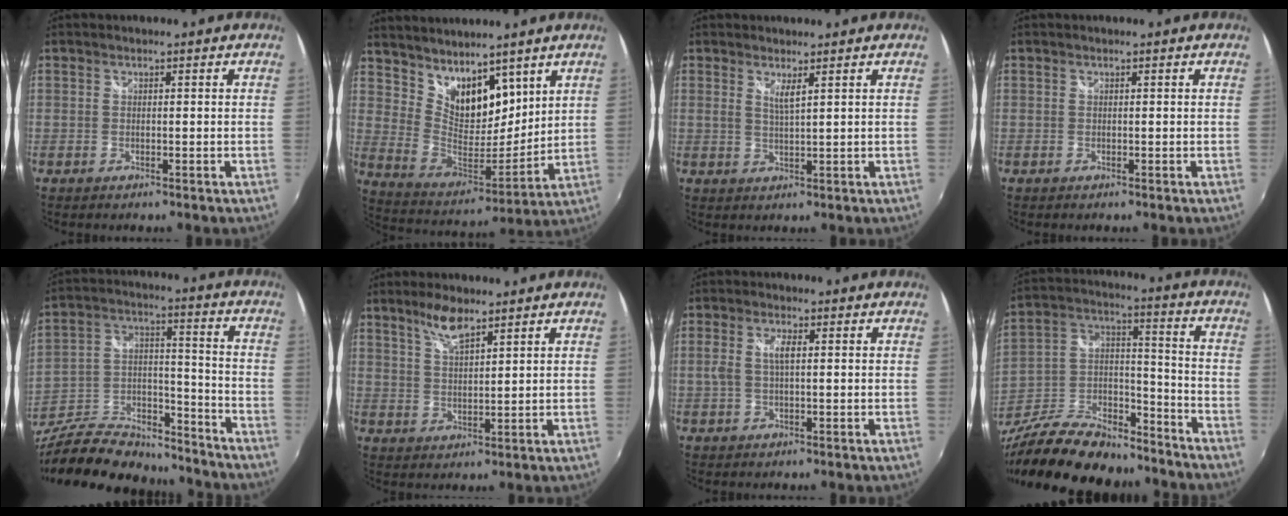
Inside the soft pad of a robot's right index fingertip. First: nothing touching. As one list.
[{"total": 14.4, "force": [10.4, 7.2, 7.0], "torque": [-0.125, 0.002, 0.203]}, {"total": 2.2, "force": [1.3, -0.1, 1.7], "torque": [-0.033, -0.006, 0.020]}, {"total": 0.0}, {"total": 26.9, "force": [-21.3, 10.8, 12.2], "torque": [-0.259, 0.026, -0.323]}, {"total": 5.3, "force": [3.9, 1.3, 3.4], "torque": [-0.062, 0.002, 0.075]}, {"total": 3.5, "force": [0.3, 1.1, 3.3], "torque": [-0.066, 0.002, 0.005]}, {"total": 25.8, "force": [-19.4, 10.7, 13.1], "torque": [-0.275, 0.015, -0.306]}]